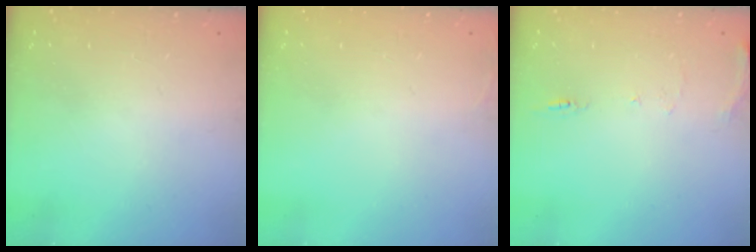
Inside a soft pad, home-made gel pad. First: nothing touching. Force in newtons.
{"total": 2.7, "press": 2.6, "slide": 1.0}
{"total": 7.4, "press": 7.4, "slide": 0.8}